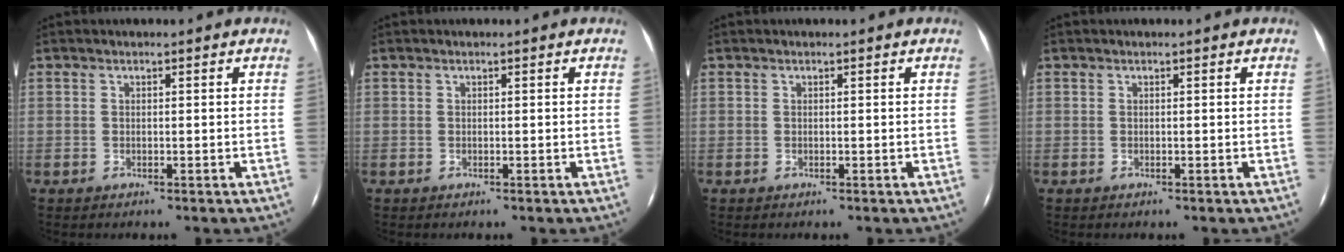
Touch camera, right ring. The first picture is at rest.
{"total": 0.0}
{"total": 0.0}
{"total": 0.0}